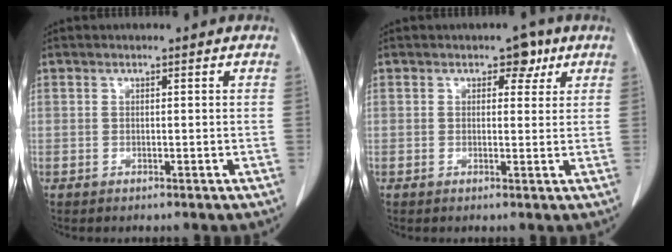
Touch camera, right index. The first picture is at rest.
{"total": 2.9, "force": [1.5, 1.8, 1.6], "torque": [-0.011, 0.007, 0.017]}